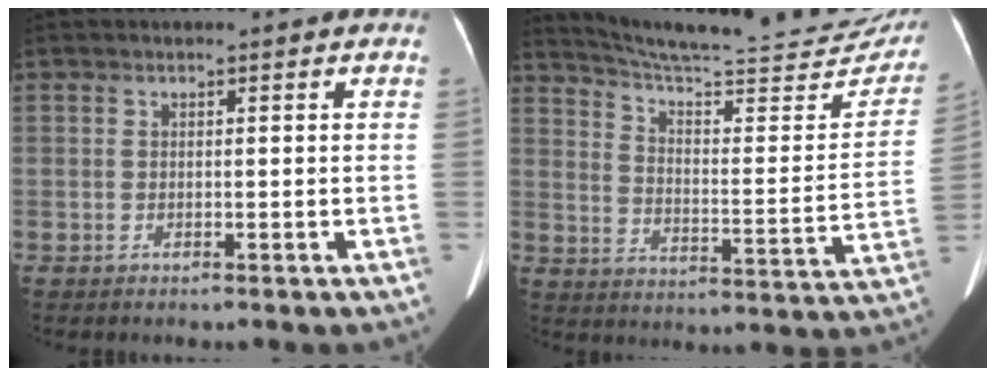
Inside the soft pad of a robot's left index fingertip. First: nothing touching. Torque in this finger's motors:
{"motor_torque": [-0.37, -1.49, 0.00, 0.03]}